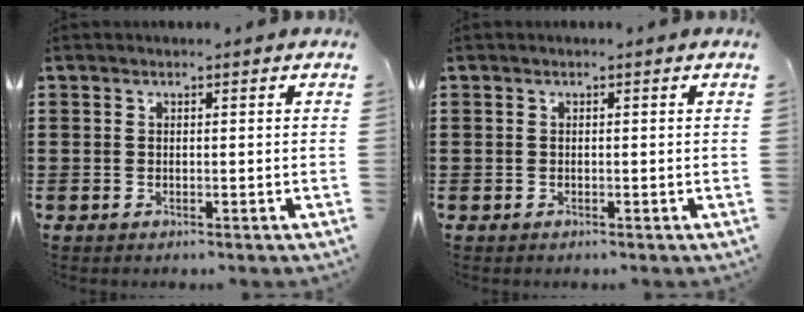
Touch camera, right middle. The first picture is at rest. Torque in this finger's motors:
{"motor_torque": [0.08, -0.03, -0.03, 0.01]}